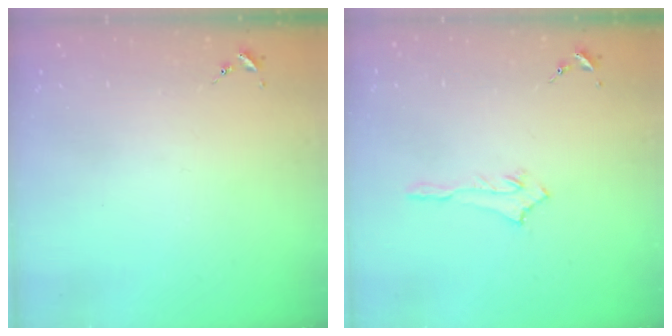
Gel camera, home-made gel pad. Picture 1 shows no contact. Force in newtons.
{"total": 2.8, "press": 2.8, "slide": 0.4}